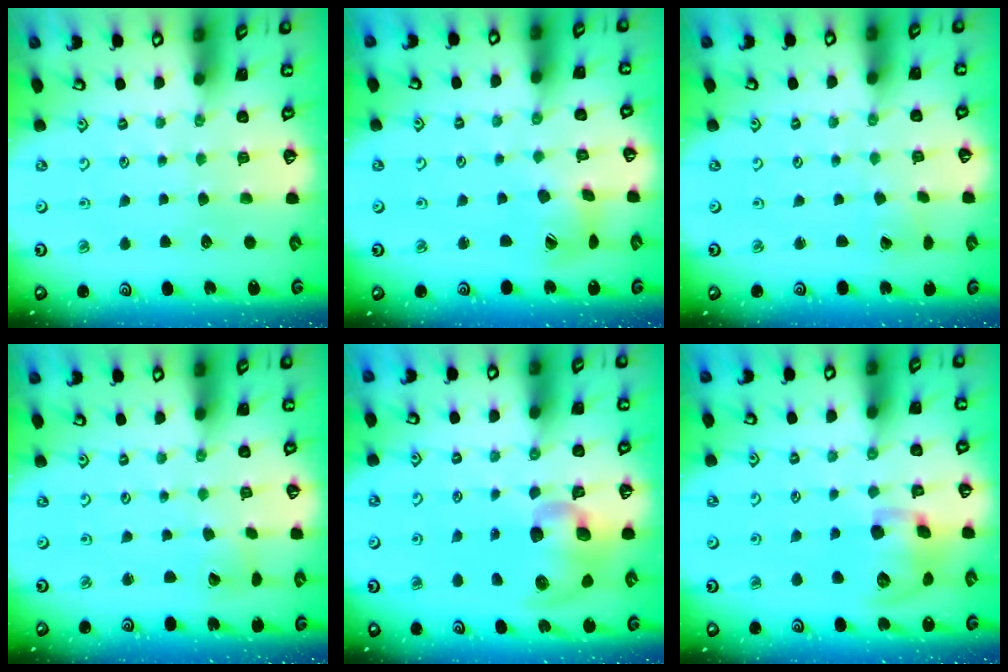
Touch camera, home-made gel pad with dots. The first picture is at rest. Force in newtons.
{"total": 7.8, "press": 7.7, "slide": 0.8}
{"total": 0.7, "press": 0.7, "slide": 0.1}
{"total": 1.9, "press": 1.9, "slide": 0.2}
{"total": 13.3, "press": 13.2, "slide": 2.0}
{"total": 13.9, "press": 13.7, "slide": 2.4}